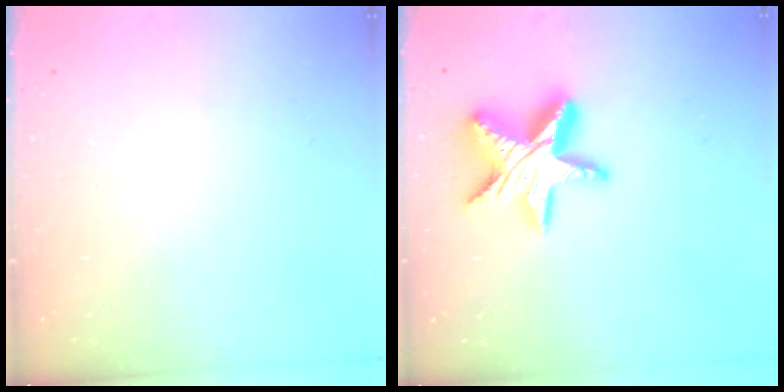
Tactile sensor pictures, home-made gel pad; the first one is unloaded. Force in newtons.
{"total": 15.6, "press": 15.6, "slide": 1.1}